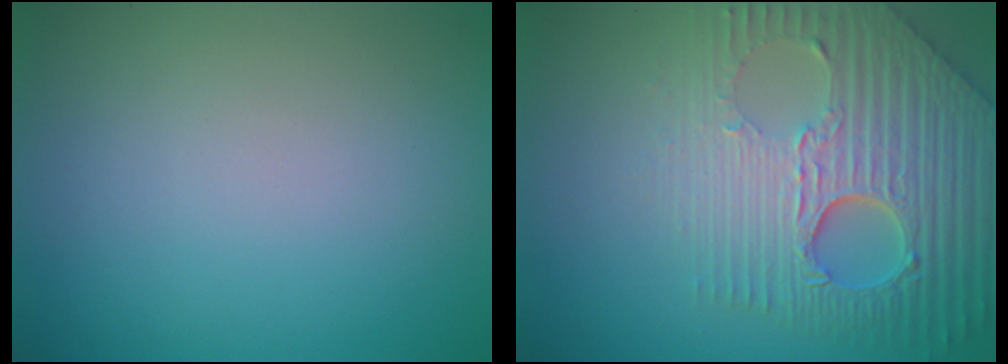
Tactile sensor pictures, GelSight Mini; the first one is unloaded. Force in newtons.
{"total": 9.0, "press": 6.2, "slide": 6.6}